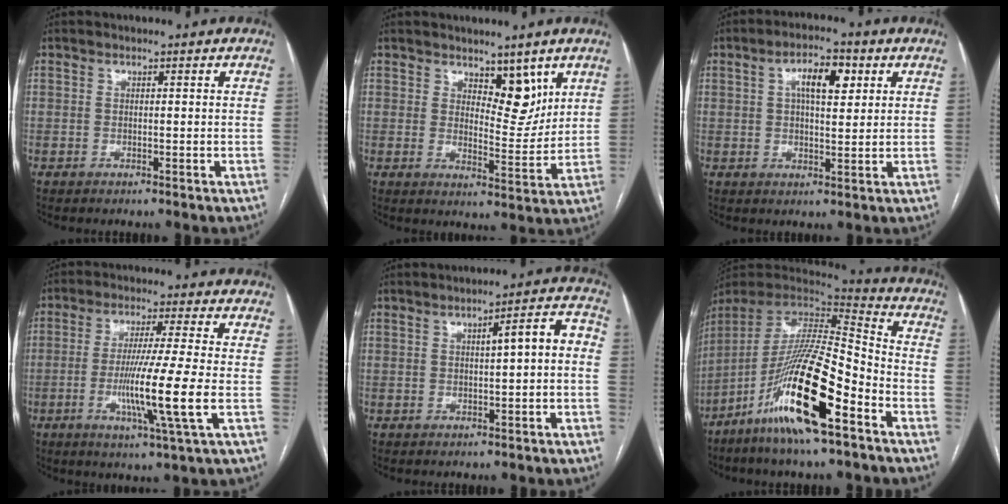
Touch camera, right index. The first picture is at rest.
{"total": 5.9, "force": [3.7, 2.5, 3.8], "torque": [-0.051, -0.009, 0.062]}
{"total": 6.8, "force": [2.4, 2.5, 5.8], "torque": [-0.099, 0.014, 0.038]}
{"total": 11.2, "force": [-2.5, -1.5, 10.8], "torque": [-0.201, -0.022, -0.048]}
{"total": 5.4, "force": [0.0, 0.9, 5.3], "torque": [-0.068, 0.022, -0.001]}
{"total": 22.1, "force": [-11.0, 2.9, 18.9], "torque": [-0.371, -0.040, -0.200]}